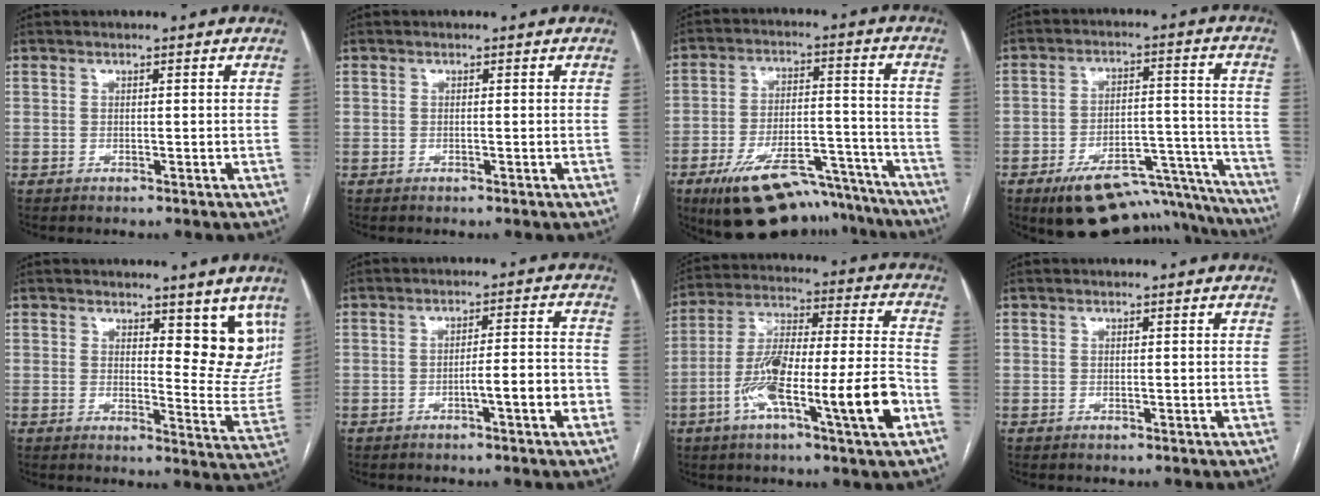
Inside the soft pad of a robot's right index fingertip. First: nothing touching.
{"total": 0.0}
{"total": 18.3, "force": [-14.7, 6.4, 9.0], "torque": [-0.116, 0.032, -0.223]}
{"total": 20.2, "force": [-17.5, 6.0, 7.9], "torque": [-0.054, 0.042, -0.241]}
{"total": 9.5, "force": [6.0, 3.4, 6.5], "torque": [-0.057, -0.027, 0.071]}
{"total": 5.8, "force": [-2.5, 0.3, 5.3], "torque": [-0.074, 0.012, -0.035]}
{"total": 18.3, "force": [-6.9, 1.2, 17.0], "torque": [-0.281, 0.005, -0.114]}
{"total": 0.0}